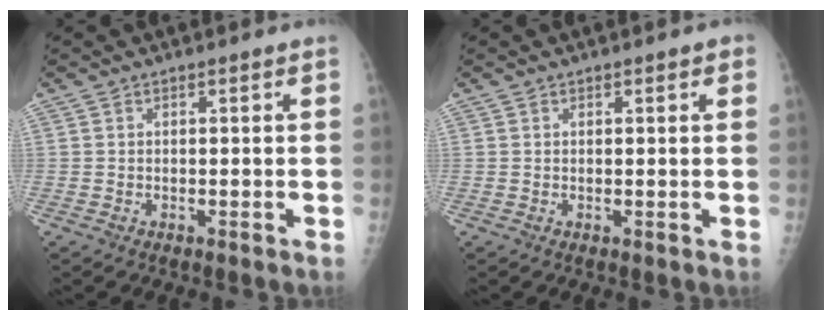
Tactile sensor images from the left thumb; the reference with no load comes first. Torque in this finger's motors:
{"motor_torque": [-0.10, -0.07, -0.15, -0.13, -0.01]}